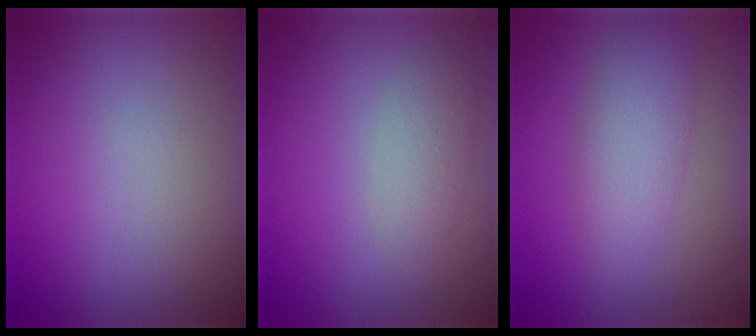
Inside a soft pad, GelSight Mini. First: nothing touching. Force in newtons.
{"total": 2.0, "press": 2.0, "slide": 0.1}
{"total": 3.5, "press": 3.5, "slide": 0.1}